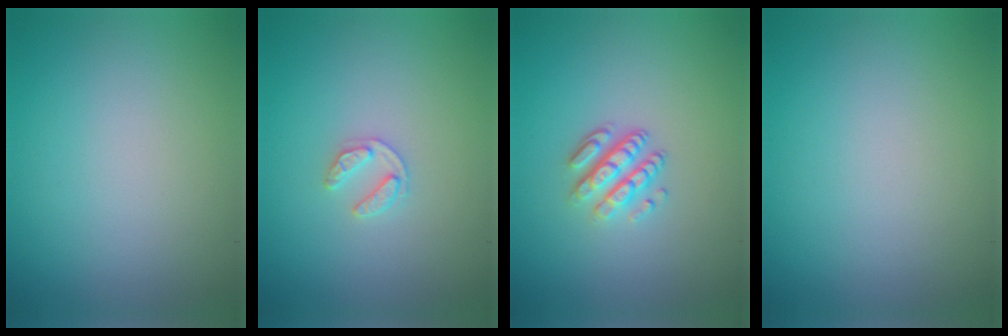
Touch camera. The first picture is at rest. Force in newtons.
{"total": 1.6, "press": 1.6, "slide": 0.3}
{"total": 3.3, "press": 2.4, "slide": 2.2}
{"total": 0.0}